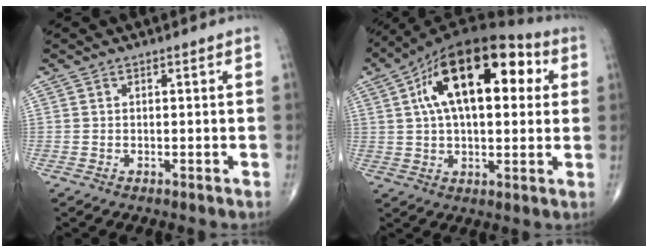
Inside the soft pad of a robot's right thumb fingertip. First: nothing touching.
{"total": 21.3, "force": [6.0, 10.6, 17.5], "torque": [-0.270, 0.029, 0.087]}